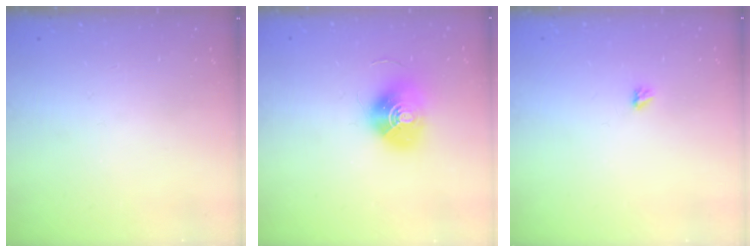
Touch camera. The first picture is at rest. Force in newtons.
{"total": 12.7, "press": 12.7, "slide": 0.5}
{"total": 2.9, "press": 2.9, "slide": 0.5}